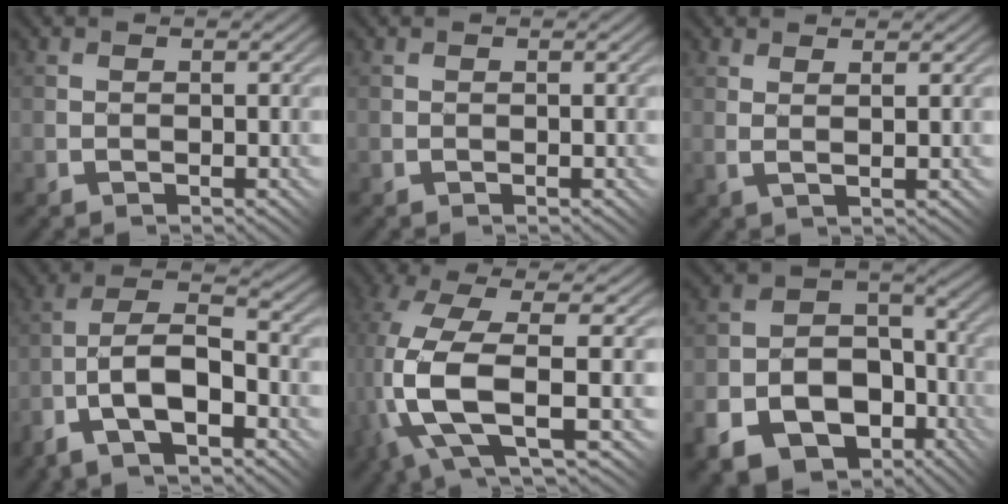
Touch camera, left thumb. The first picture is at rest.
{"total": 0.0}
{"total": 1.8, "force": [1.1, -0.5, 1.4], "torque": [-0.027, 0.006, 0.023]}
{"total": 10.7, "force": [-4.7, 4.4, 8.6], "torque": [-0.170, -0.003, -0.088]}
{"total": 11.2, "force": [-1.4, 3.5, 10.5], "torque": [-0.256, 0.009, -0.033]}
{"total": 15.5, "force": [-7.6, 11.2, 7.7], "torque": [-0.169, -0.040, -0.120]}